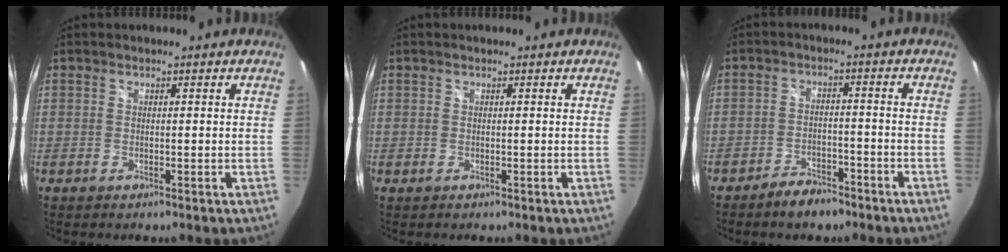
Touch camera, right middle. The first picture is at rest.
{"total": 0.0}
{"total": 5.2, "force": [-4.3, 2.1, 1.8], "torque": [-0.048, 0.009, -0.067]}